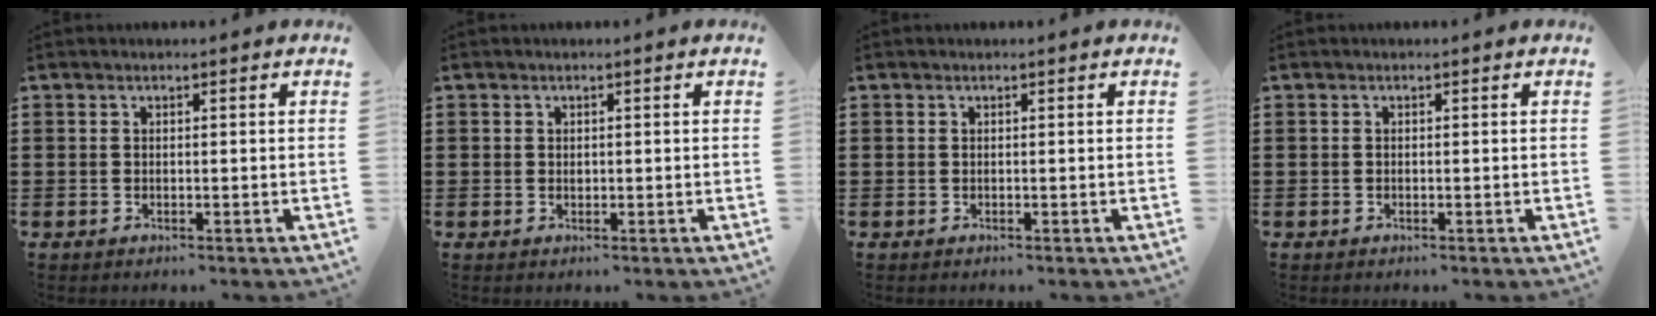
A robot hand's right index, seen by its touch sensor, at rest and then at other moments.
{"total": 0.6, "force": [0.1, 0.6, 0.2], "torque": [-0.006, 0.002, 0.003]}
{"total": 0.0}
{"total": 0.0}